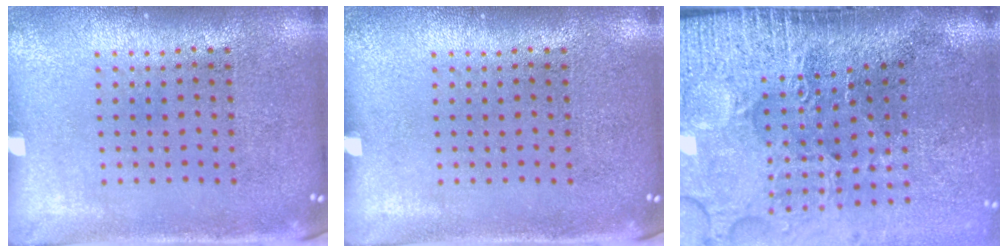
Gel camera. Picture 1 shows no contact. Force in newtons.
{"total": 0.0}
{"total": 5.2, "press": 4.1, "slide": 3.2}